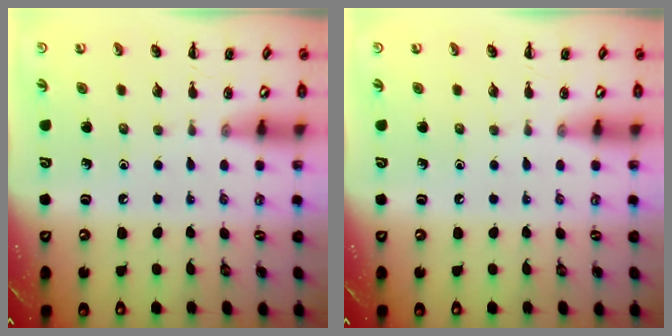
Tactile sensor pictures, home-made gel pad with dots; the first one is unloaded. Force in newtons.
{"total": 0.0}